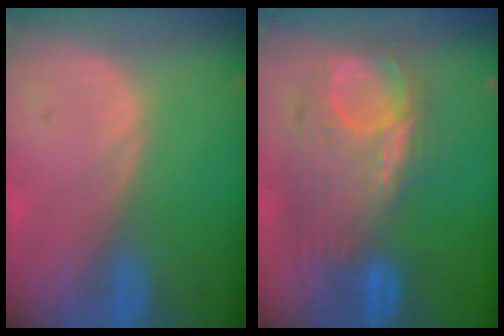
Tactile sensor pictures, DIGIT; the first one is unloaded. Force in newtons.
{"total": 10.2, "press": 9.8, "slide": 2.7}